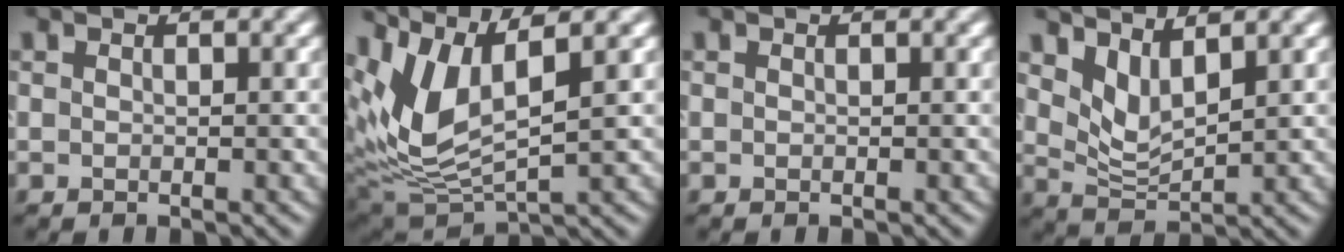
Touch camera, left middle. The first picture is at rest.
{"total": 7.3, "force": [3.3, 2.9, 5.9], "torque": [-0.135, 0.007, 0.068]}
{"total": 0.0}
{"total": 2.7, "force": [2.0, 0.9, 1.6], "torque": [-0.043, -0.007, 0.048]}